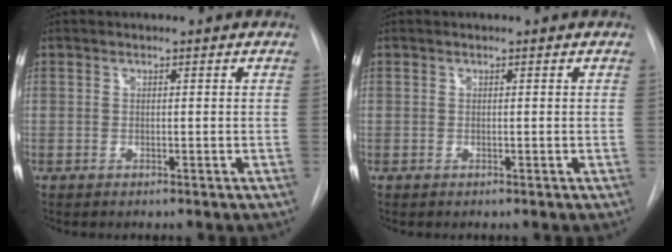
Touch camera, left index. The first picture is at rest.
{"total": 0.0}